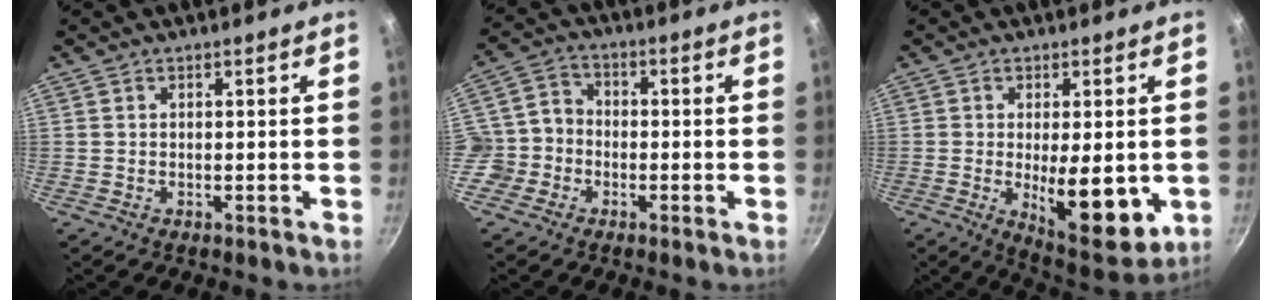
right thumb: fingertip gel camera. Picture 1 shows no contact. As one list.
[{"total": 6.2, "force": [-2.4, 5.4, 2.0], "torque": [0.000, 0.028, -0.058]}, {"total": 13.9, "force": [-2.0, 5.4, 12.7], "torque": [-0.159, -0.016, -0.015]}]